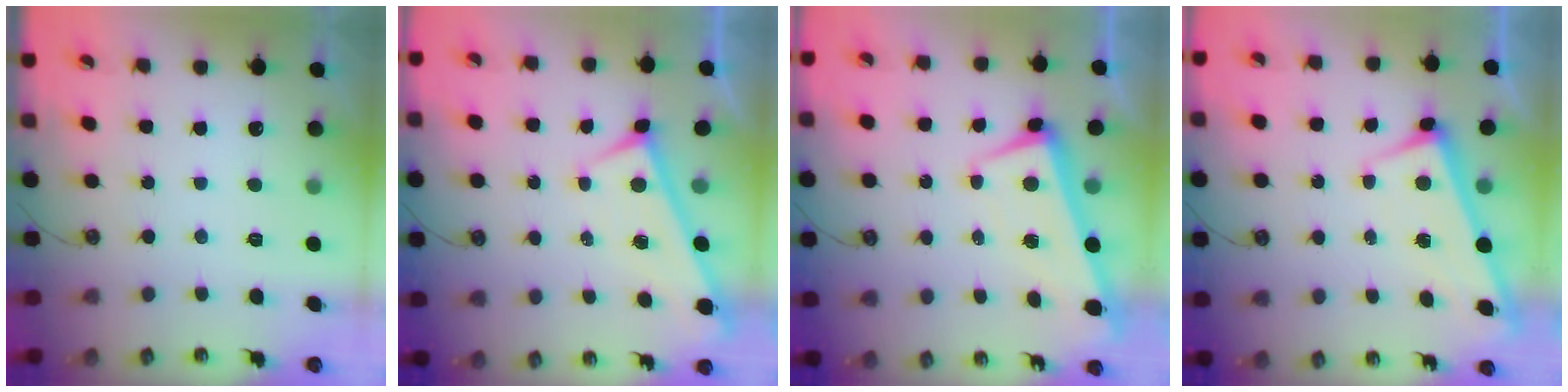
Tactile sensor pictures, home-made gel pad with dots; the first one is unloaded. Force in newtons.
{"total": 0.0}
{"total": 2.4, "press": 2.3, "slide": 0.7}
{"total": 2.8, "press": 2.8, "slide": 0.5}